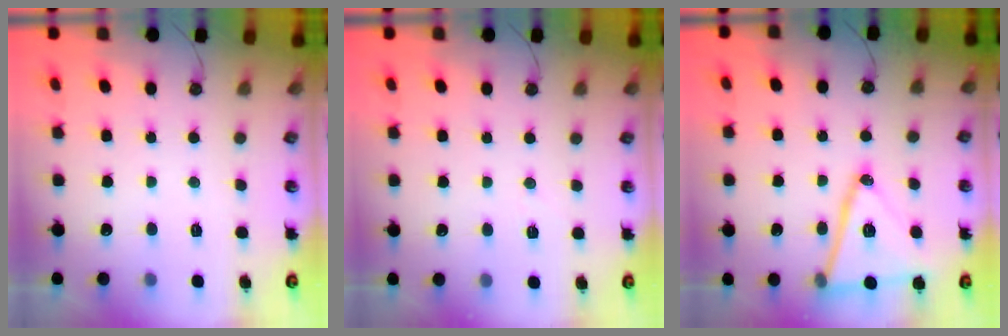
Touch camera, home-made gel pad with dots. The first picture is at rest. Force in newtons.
{"total": 2.6, "press": 2.5, "slide": 0.8}
{"total": 17.3, "press": 16.9, "slide": 3.6}